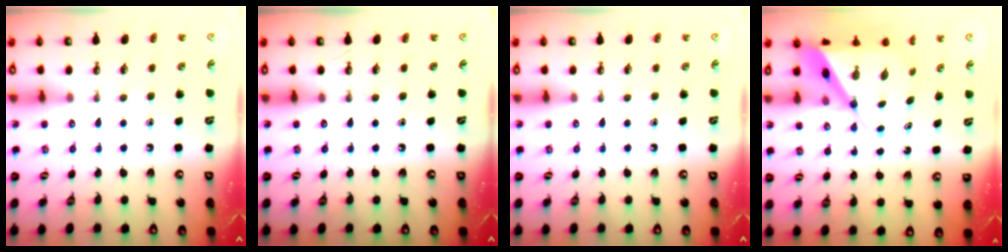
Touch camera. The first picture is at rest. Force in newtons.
{"total": 0.0}
{"total": 0.0}
{"total": 9.0, "press": 9.0, "slide": 0.7}